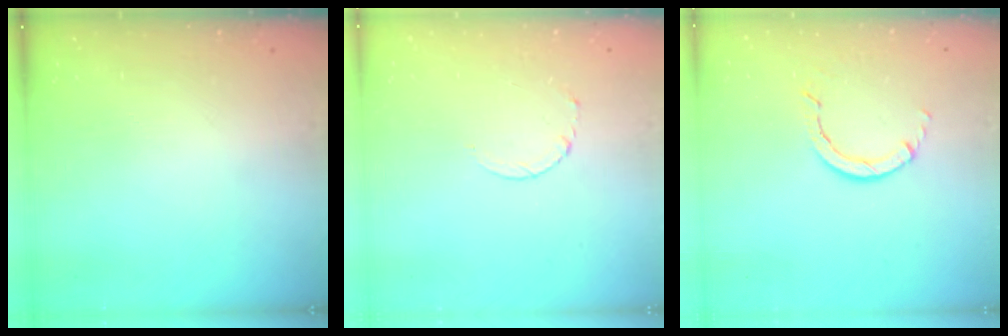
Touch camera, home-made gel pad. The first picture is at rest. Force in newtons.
{"total": 2.5, "press": 2.5, "slide": 0.3}
{"total": 2.8, "press": 2.8, "slide": 0.2}